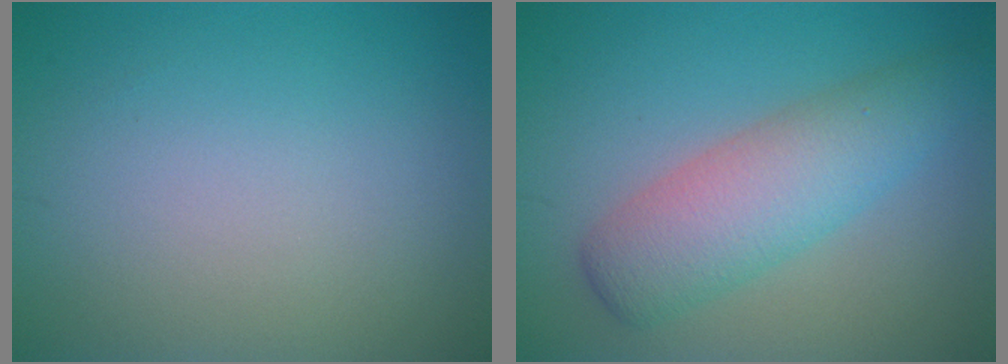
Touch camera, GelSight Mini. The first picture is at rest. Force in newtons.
{"total": 5.7, "press": 5.7, "slide": 0.1}